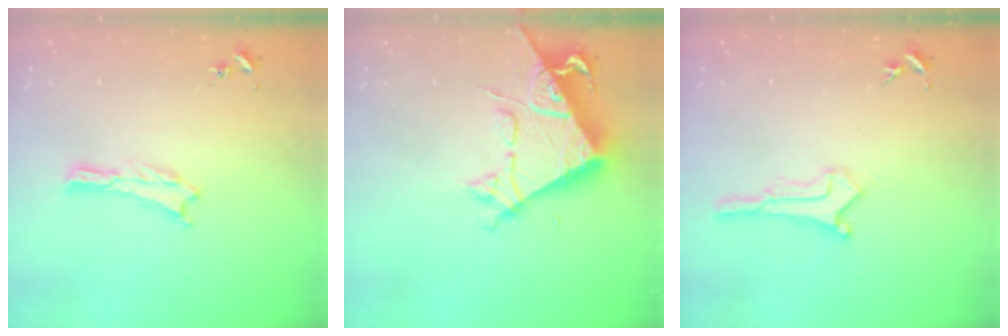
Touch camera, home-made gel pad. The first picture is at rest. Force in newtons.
{"total": 8.5, "press": 8.4, "slide": 0.9}
{"total": 0.9, "press": 0.9, "slide": 0.1}